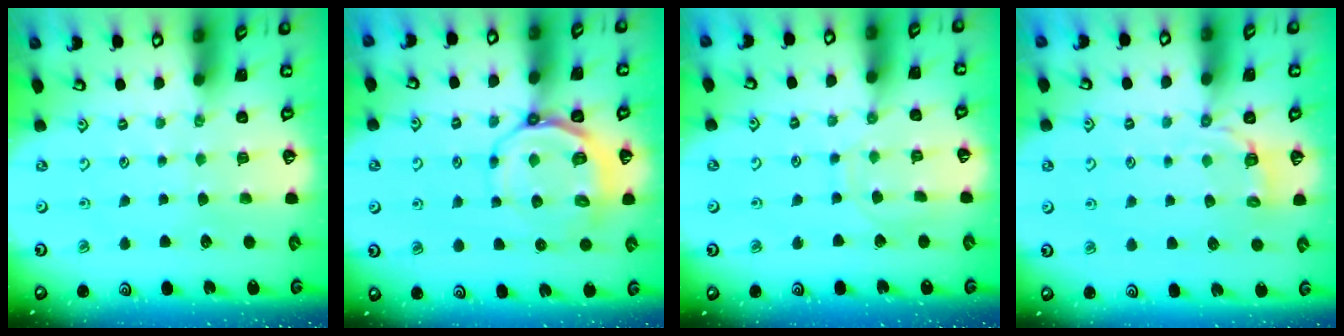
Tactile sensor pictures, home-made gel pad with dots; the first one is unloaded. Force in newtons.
{"total": 8.8, "press": 8.3, "slide": 3.0}
{"total": 7.3, "press": 7.2, "slide": 0.6}
{"total": 3.0, "press": 1.6, "slide": 2.5}